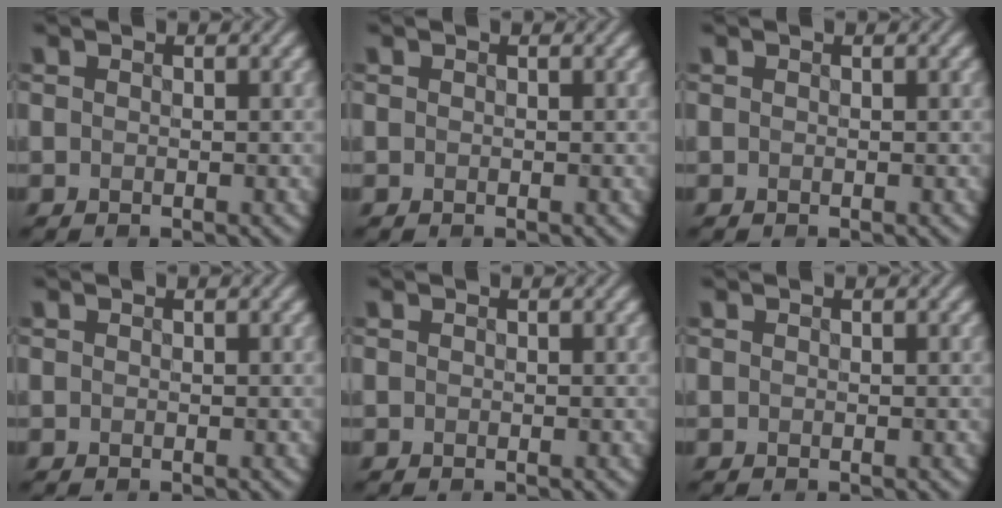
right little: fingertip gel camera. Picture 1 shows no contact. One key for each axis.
{"total": 0.0}
{"total": 0.0}
{"total": 0.0}
{"total": 0.0}
{"total": 0.0}